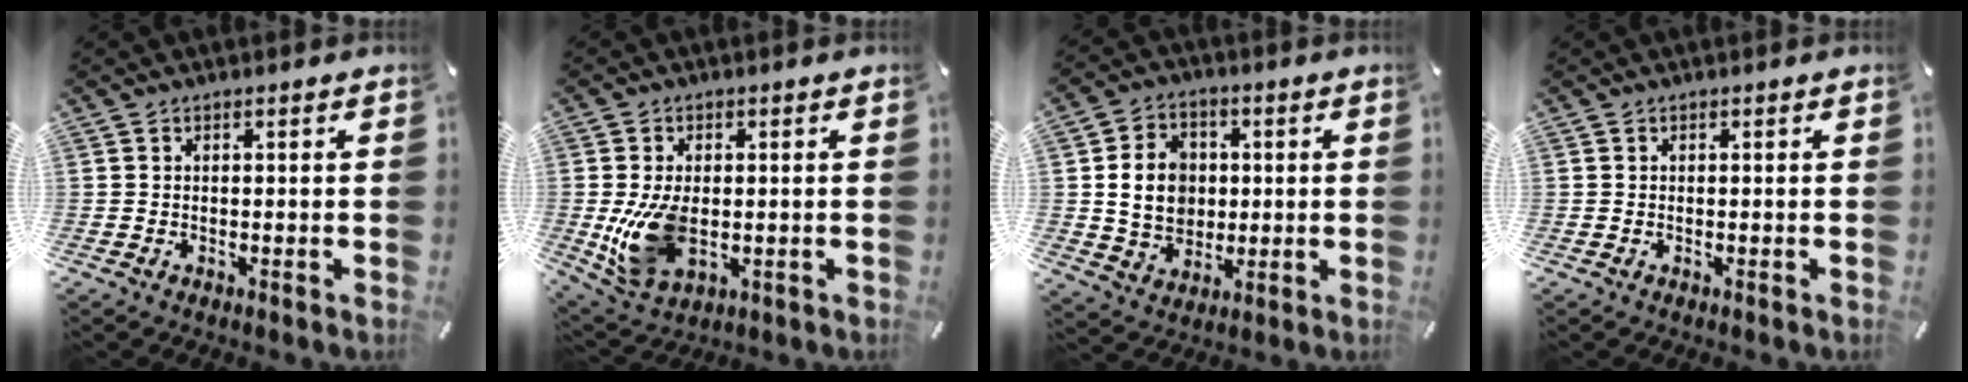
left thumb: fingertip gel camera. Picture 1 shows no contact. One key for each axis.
{"total": 11.5, "fx": -1.0, "fy": 7.5, "fz": 8.6, "tx": -0.177, "ty": -0.011, "tz": -0.013}
{"total": 10.6, "fx": 0.9, "fy": 9.1, "fz": 5.3, "tx": -0.099, "ty": 0.010, "tz": 0.019}
{"total": 0.0}